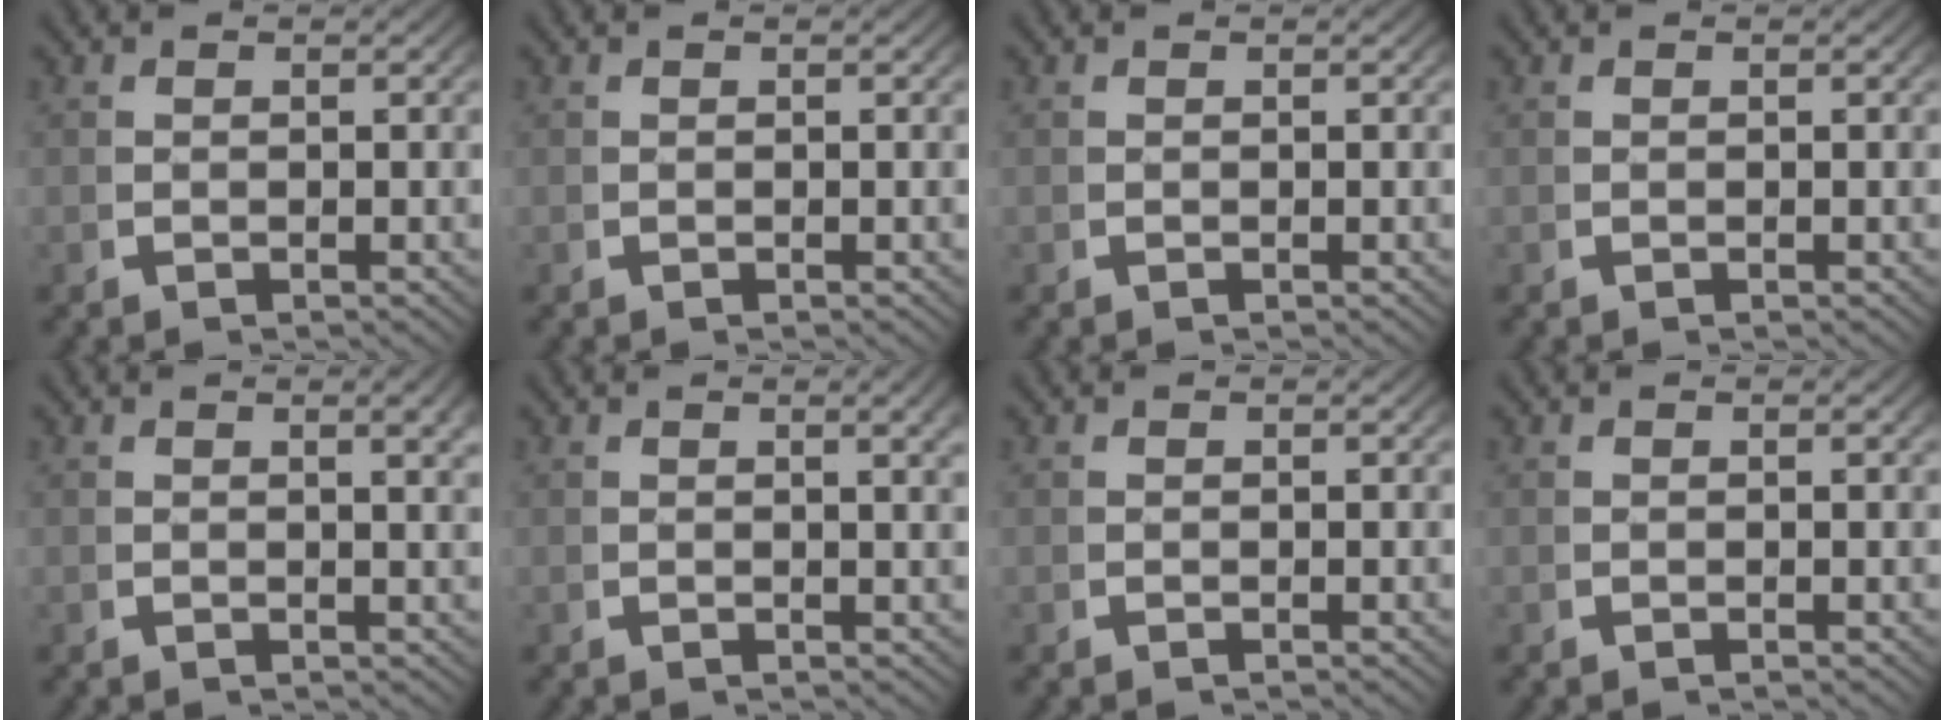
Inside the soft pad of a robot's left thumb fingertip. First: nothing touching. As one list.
[{"total": 0.0}, {"total": 0.0}, {"total": 0.0}, {"total": 1.7, "force": [0.6, 0.4, 1.6], "torque": [-0.015, -0.001, 0.008]}, {"total": 1.4, "force": [0.5, 0.3, 1.2], "torque": [-0.014, -0.002, 0.007]}, {"total": 0.0}, {"total": 0.0}]